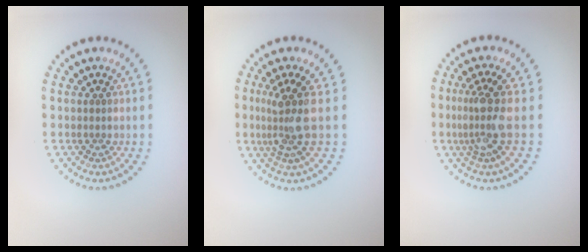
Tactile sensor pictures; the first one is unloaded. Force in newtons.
{"total": 3.8, "press": 2.8, "slide": 2.5}
{"total": 3.6, "press": 2.7, "slide": 2.4}